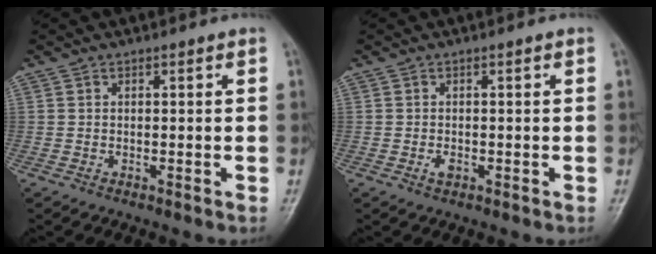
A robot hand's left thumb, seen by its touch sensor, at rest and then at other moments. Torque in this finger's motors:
{"motor_torque": [0.18, 0.46, 0.24, -0.09, 0.00]}